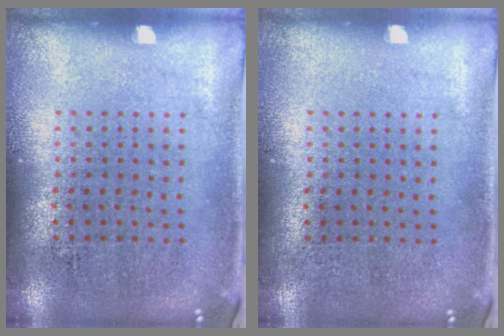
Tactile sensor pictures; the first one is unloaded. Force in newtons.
{"total": 0.0}